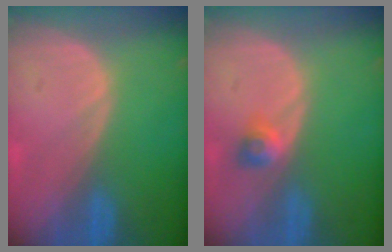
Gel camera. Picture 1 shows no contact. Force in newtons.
{"total": 2.5, "press": 2.2, "slide": 1.3}